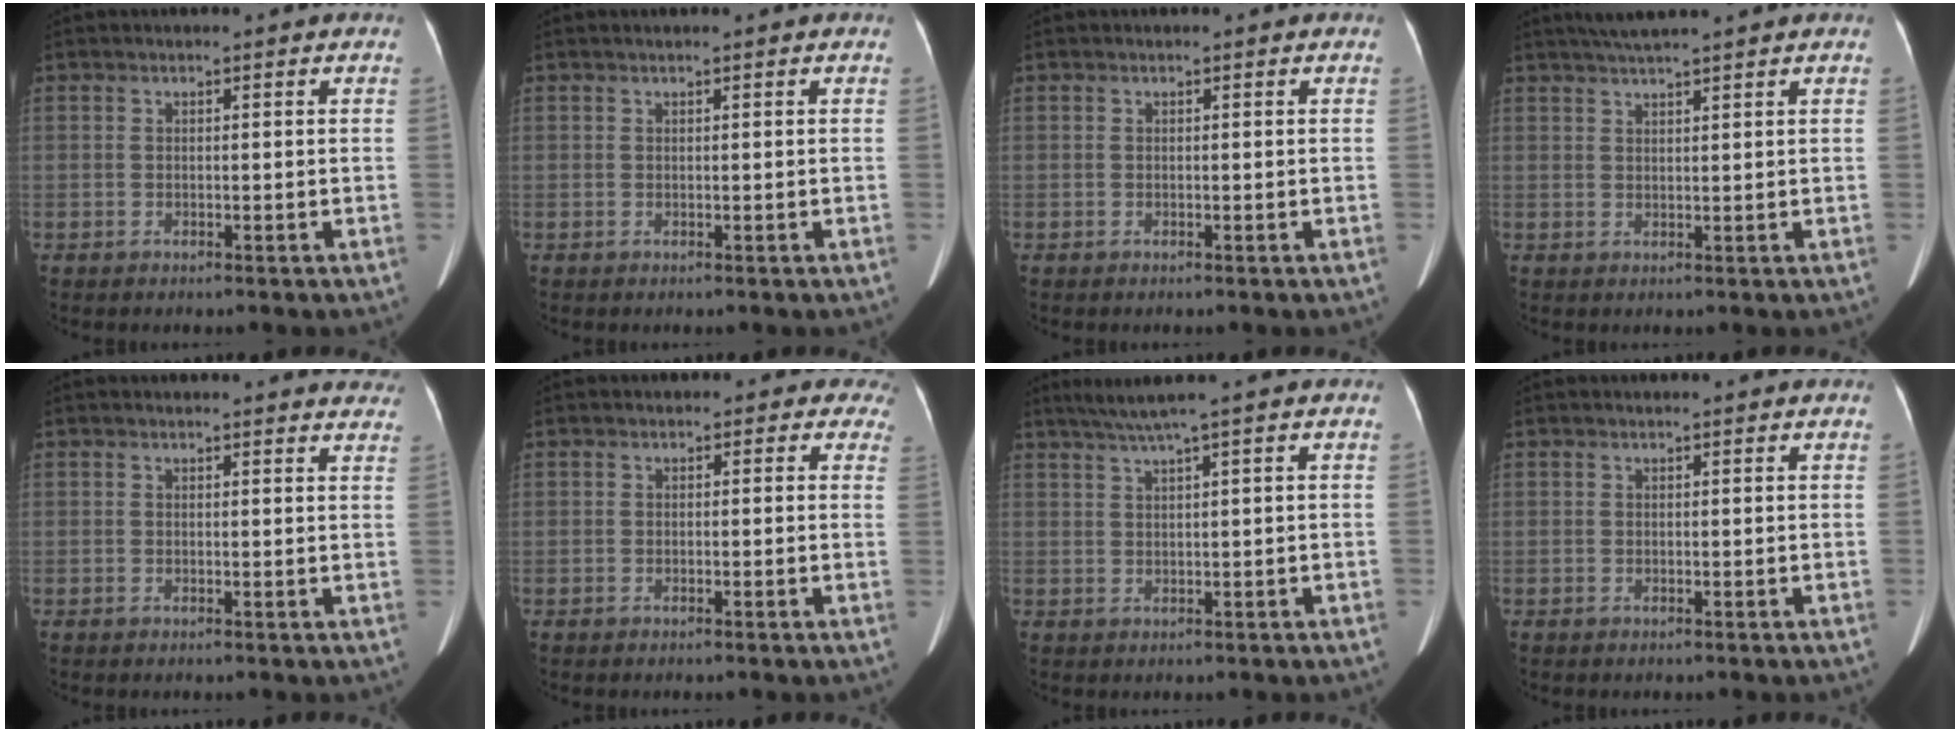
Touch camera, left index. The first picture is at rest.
{"total": 0.0}
{"total": 0.0}
{"total": 4.8, "force": [4.0, -0.6, 2.5], "torque": [-0.041, 0.025, 0.073]}
{"total": 9.5, "force": [9.1, 1.7, 1.9], "torque": [0.005, -0.013, 0.068]}
{"total": 2.0, "force": [1.1, 1.7, 0.2], "torque": [0.021, -0.005, -0.016]}
{"total": 3.3, "force": [2.2, -1.1, 2.2], "torque": [-0.050, 0.002, 0.047]}
{"total": 0.6, "force": [0.6, 0.0, 0.3], "torque": [-0.008, 0.010, 0.009]}